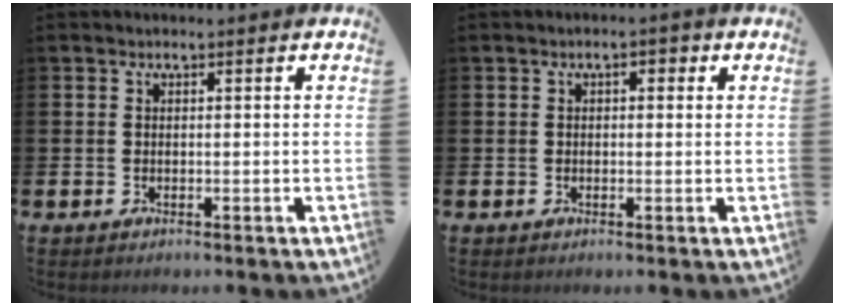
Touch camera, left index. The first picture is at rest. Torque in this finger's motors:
{"motor_torque": [0.48, -0.21, 0.14, 0.05]}